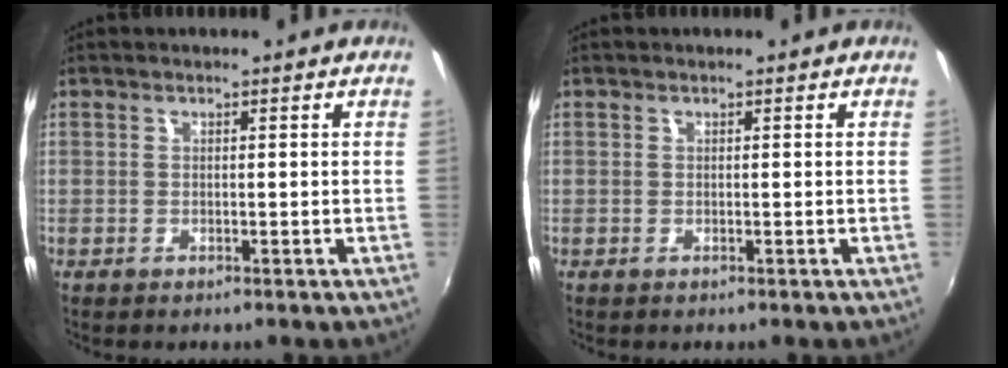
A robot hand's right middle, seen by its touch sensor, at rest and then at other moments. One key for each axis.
{"total": 0.0}